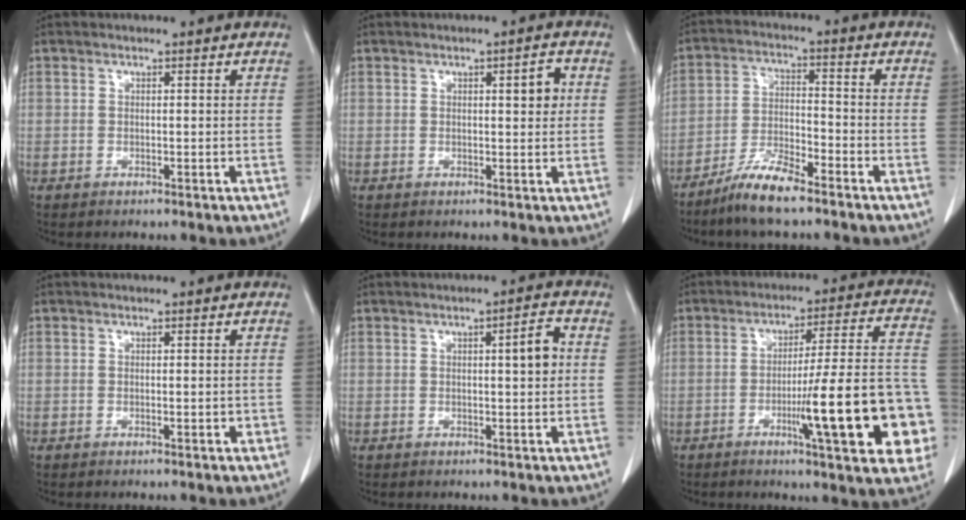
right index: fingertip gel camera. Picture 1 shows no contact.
{"total": 2.9, "force": [0.7, 0.7, 2.7], "torque": [-0.035, 0.002, 0.009]}
{"total": 7.5, "force": [-5.9, 0.7, 4.5], "torque": [-0.094, -0.014, -0.117]}
{"total": 1.1, "force": [-0.1, 0.4, 1.0], "torque": [-0.014, -0.001, 0.002]}
{"total": 3.8, "force": [0.6, 0.6, 3.7], "torque": [-0.052, 0.005, 0.006]}
{"total": 19.5, "force": [-5.6, 1.7, 18.6], "torque": [-0.183, 0.019, -0.069]}